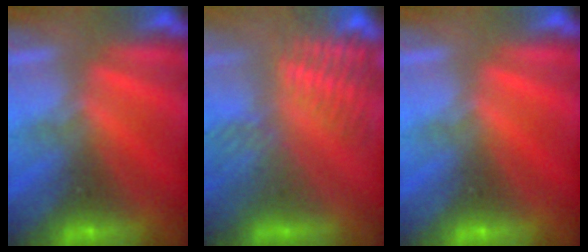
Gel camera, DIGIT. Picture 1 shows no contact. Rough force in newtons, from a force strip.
{"total": 4.6}
{"total": 0.0}